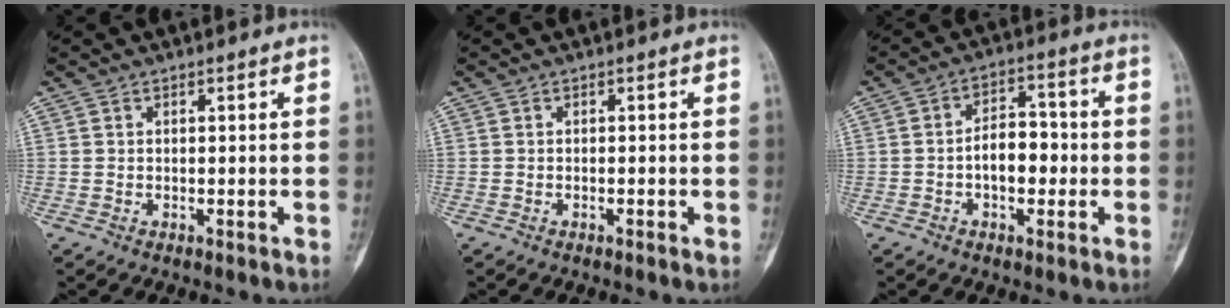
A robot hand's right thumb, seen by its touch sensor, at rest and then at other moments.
{"total": 0.5, "force": [-0.2, 0.2, 0.5], "torque": [-0.012, 0.000, -0.003]}
{"total": 7.4, "force": [-1.2, 4.5, 5.7], "torque": [-0.067, 0.026, -0.027]}